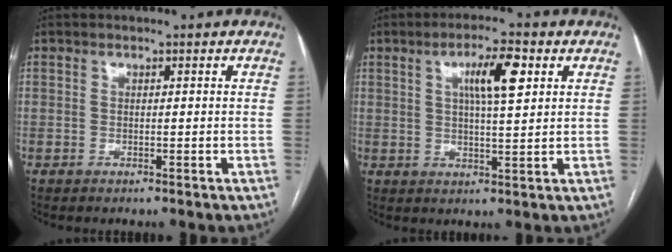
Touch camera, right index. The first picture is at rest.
{"total": 7.1, "force": [2.5, 1.1, 6.5], "torque": [-0.113, 0.010, 0.043]}